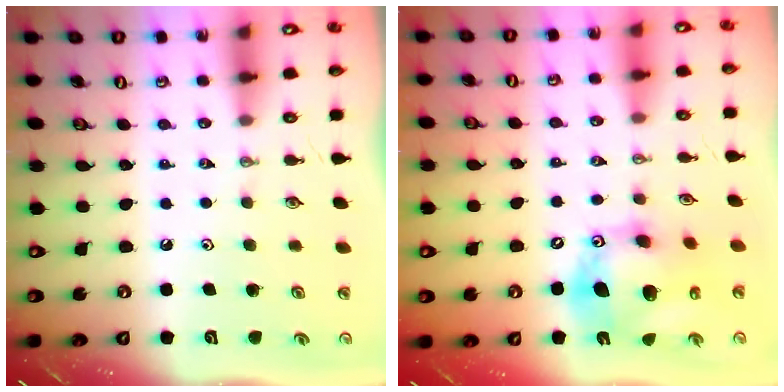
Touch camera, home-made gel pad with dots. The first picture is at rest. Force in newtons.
{"total": 16.5, "press": 16.2, "slide": 3.1}